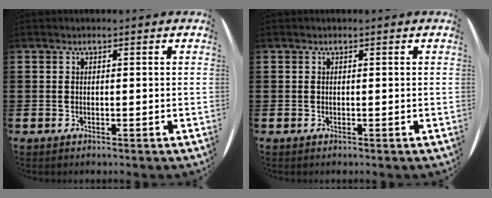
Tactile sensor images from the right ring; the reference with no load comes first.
{"total": 0.0}